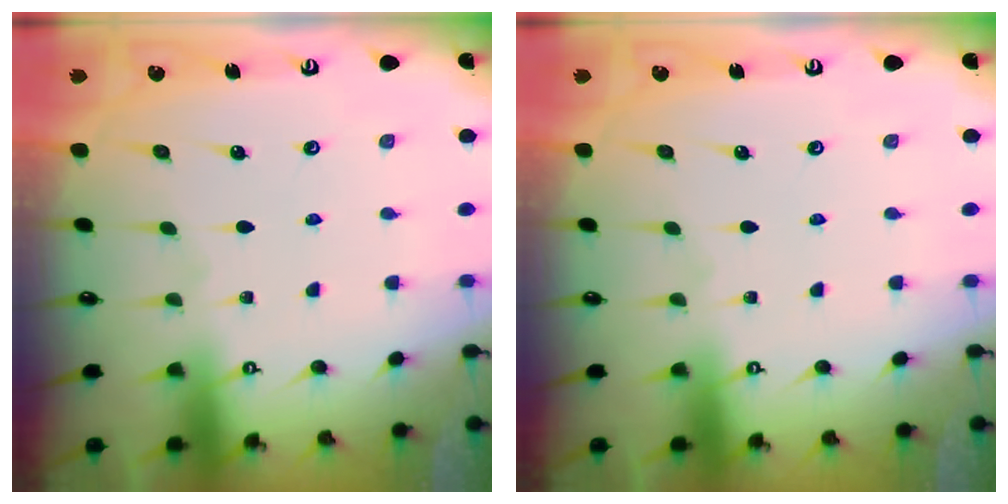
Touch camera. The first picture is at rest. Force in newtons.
{"total": 0.0}